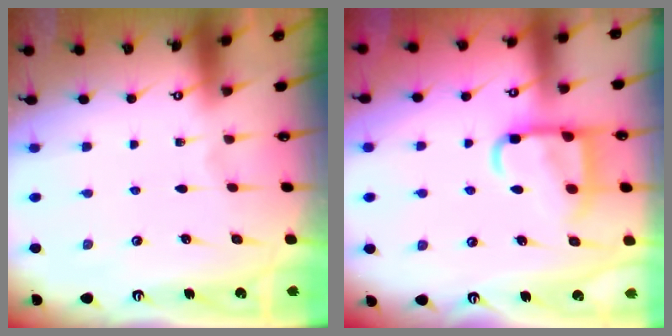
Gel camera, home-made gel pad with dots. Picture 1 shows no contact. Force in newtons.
{"total": 13.1, "press": 13.0, "slide": 1.6}